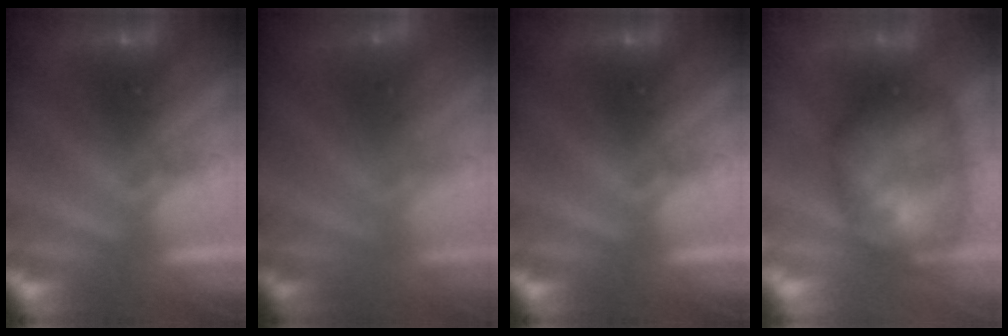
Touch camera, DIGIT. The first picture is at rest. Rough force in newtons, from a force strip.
{"total": 3.1}
{"total": 0.0}
{"total": 8.7}